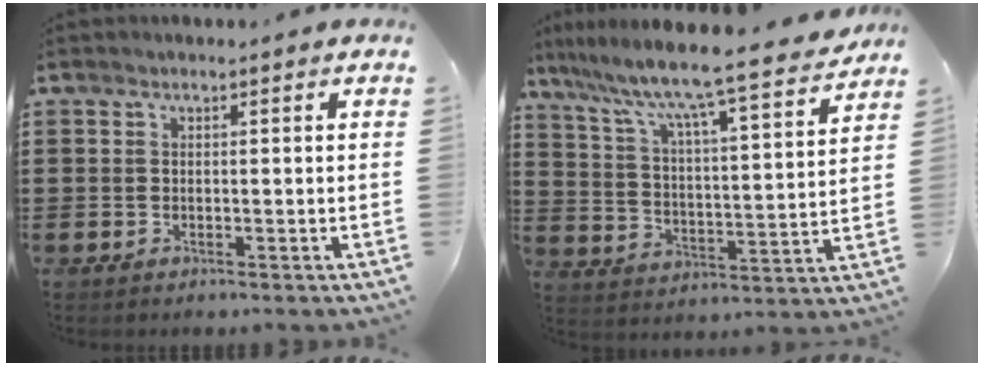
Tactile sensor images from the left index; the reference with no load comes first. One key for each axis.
{"total": 7.9, "fx": 7.0, "fy": -0.6, "fz": 3.5, "tx": -0.099, "ty": -0.062, "tz": 0.110}